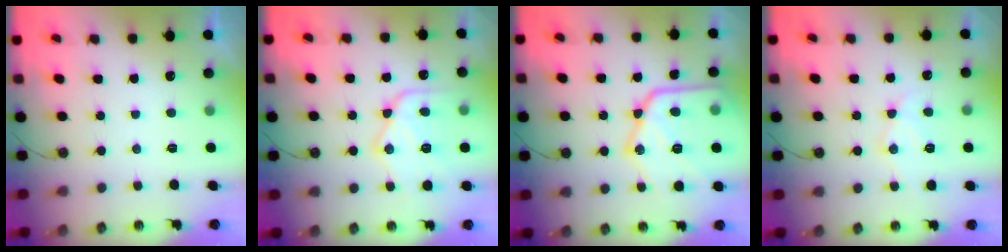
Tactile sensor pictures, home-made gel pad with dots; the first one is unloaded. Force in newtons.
{"total": 15.9, "press": 15.8, "slide": 1.0}
{"total": 23.6, "press": 23.5, "slide": 2.3}
{"total": 11.0, "press": 11.0, "slide": 0.8}